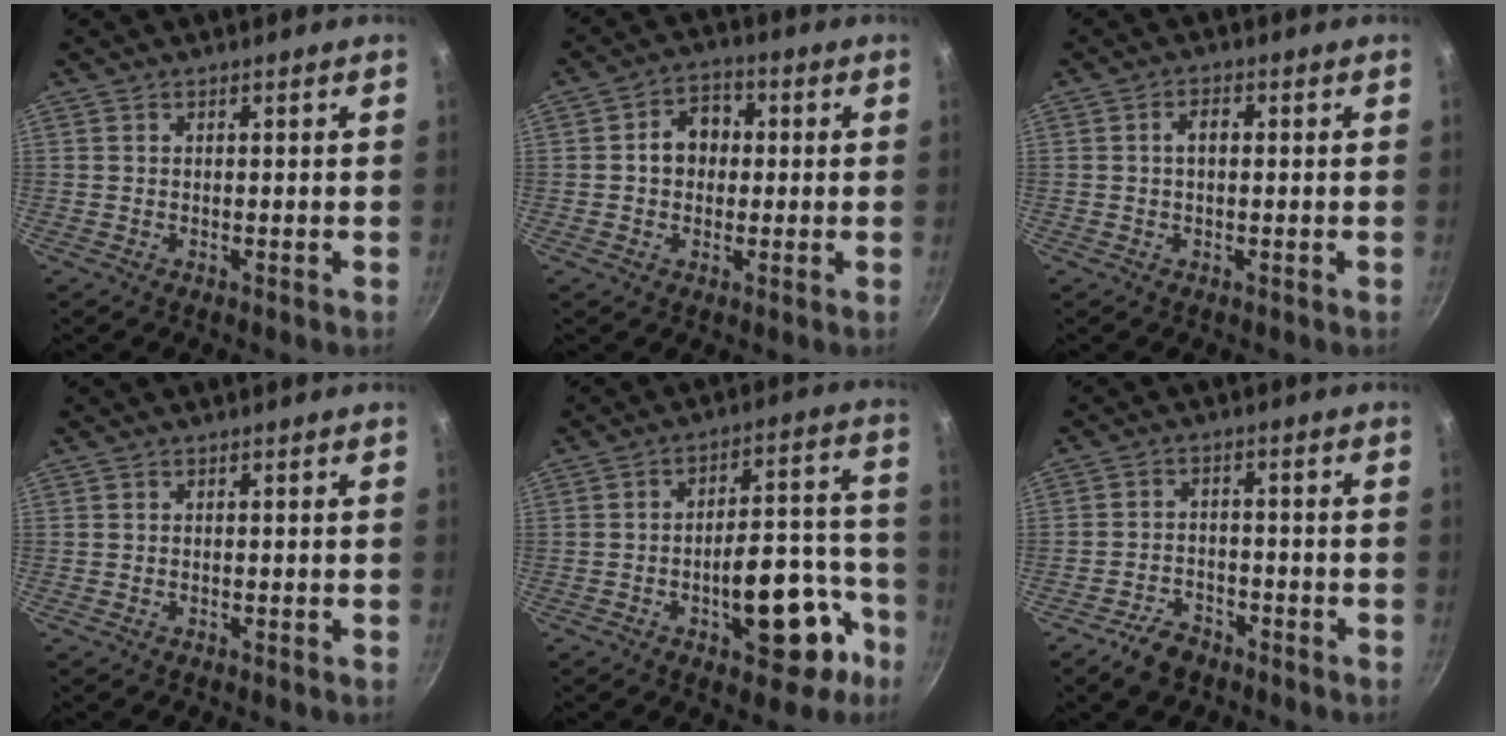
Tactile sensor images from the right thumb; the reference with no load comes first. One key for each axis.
{"total": 6.8, "fx": 0.3, "fy": 5.5, "fz": 3.9, "tx": -0.024, "ty": 0.017, "tz": -0.004}
{"total": 2.6, "fx": 0.1, "fy": 1.5, "fz": 2.1, "tx": -0.034, "ty": 0.010, "tz": -0.001}
{"total": 0.0}
{"total": 16.4, "fx": -7.0, "fy": 7.9, "fz": 12.6, "tx": -0.116, "ty": 0.067, "tz": -0.093}
{"total": 6.0, "fx": -4.3, "fy": 3.4, "fz": 2.5, "tx": -0.038, "ty": 0.037, "tz": -0.071}